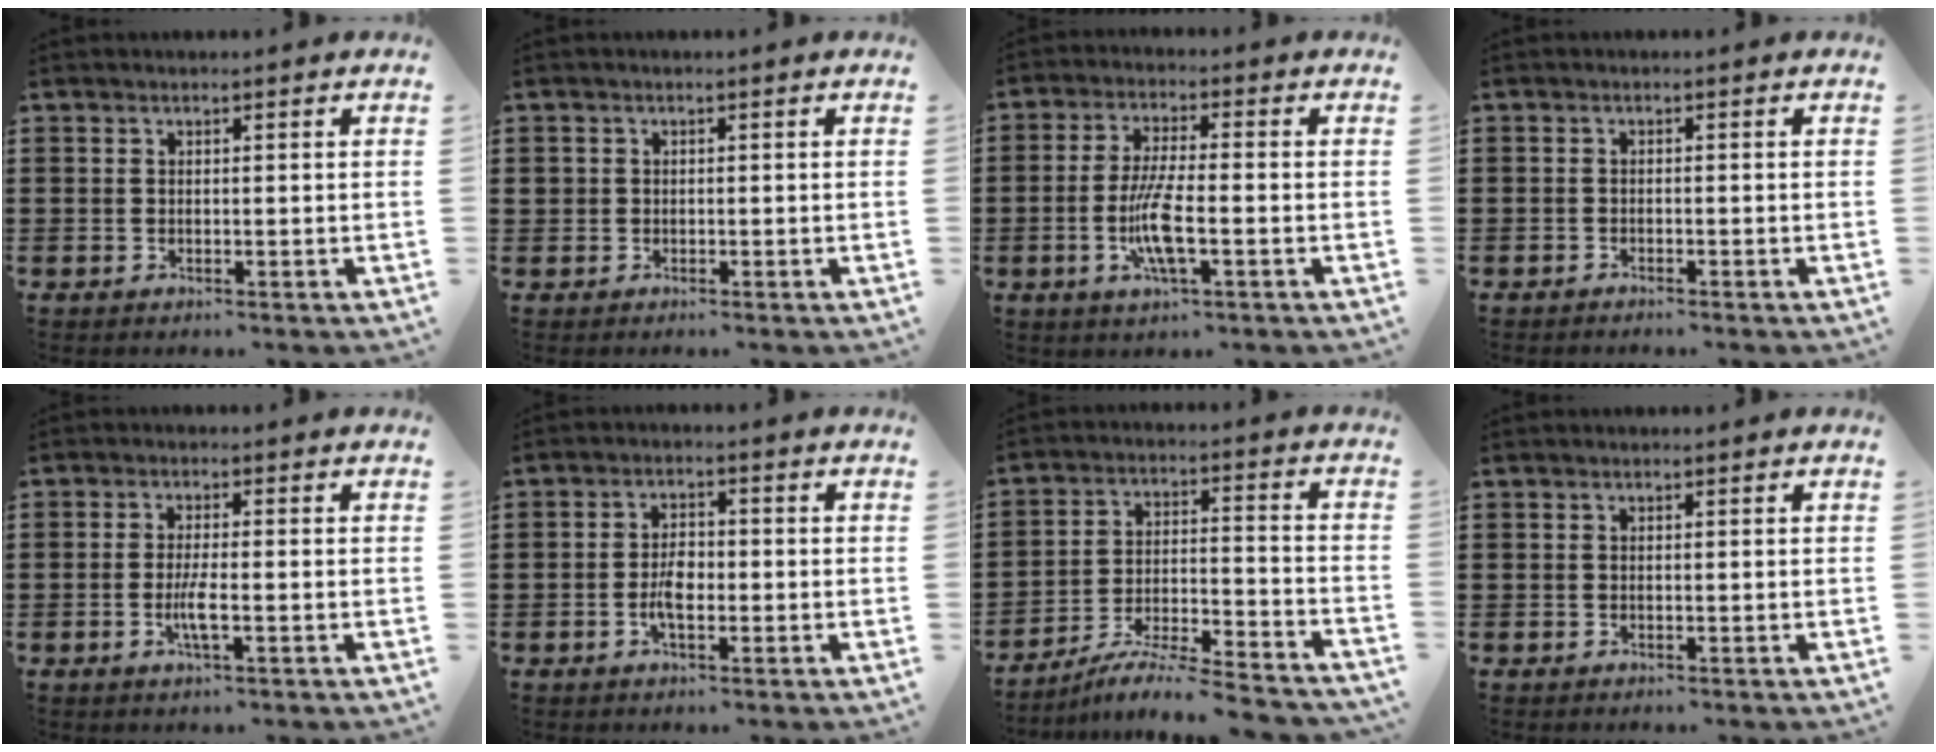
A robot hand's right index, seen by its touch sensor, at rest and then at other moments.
{"total": 0.9, "force": [0.0, 0.9, 0.2], "torque": [-0.006, 0.005, -0.003]}
{"total": 7.4, "force": [-2.1, 1.5, 7.0], "torque": [-0.149, -0.012, -0.044]}
{"total": 0.7, "force": [-0.7, 0.1, 0.0], "torque": [-0.002, 0.000, -0.015]}
{"total": 3.4, "force": [-1.0, 0.4, 3.2], "torque": [-0.068, -0.007, -0.022]}
{"total": 3.9, "force": [-1.0, 1.9, 3.3], "torque": [-0.074, 0.003, -0.022]}
{"total": 7.2, "force": [-6.6, -0.1, 2.7], "torque": [-0.049, -0.004, -0.132]}
{"total": 0.0}